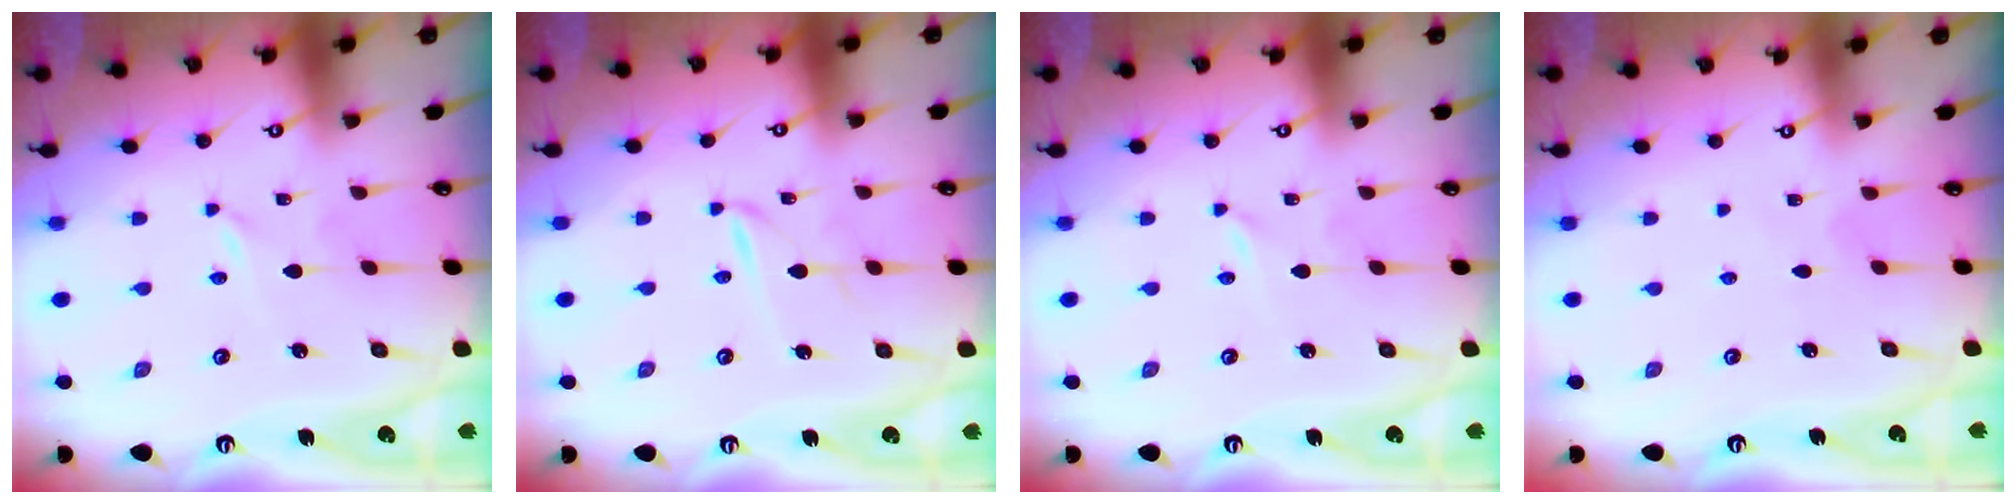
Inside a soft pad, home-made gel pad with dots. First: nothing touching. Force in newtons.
{"total": 2.6, "press": 2.6, "slide": 0.2}
{"total": 0.0}
{"total": 2.6, "press": 2.6, "slide": 0.2}